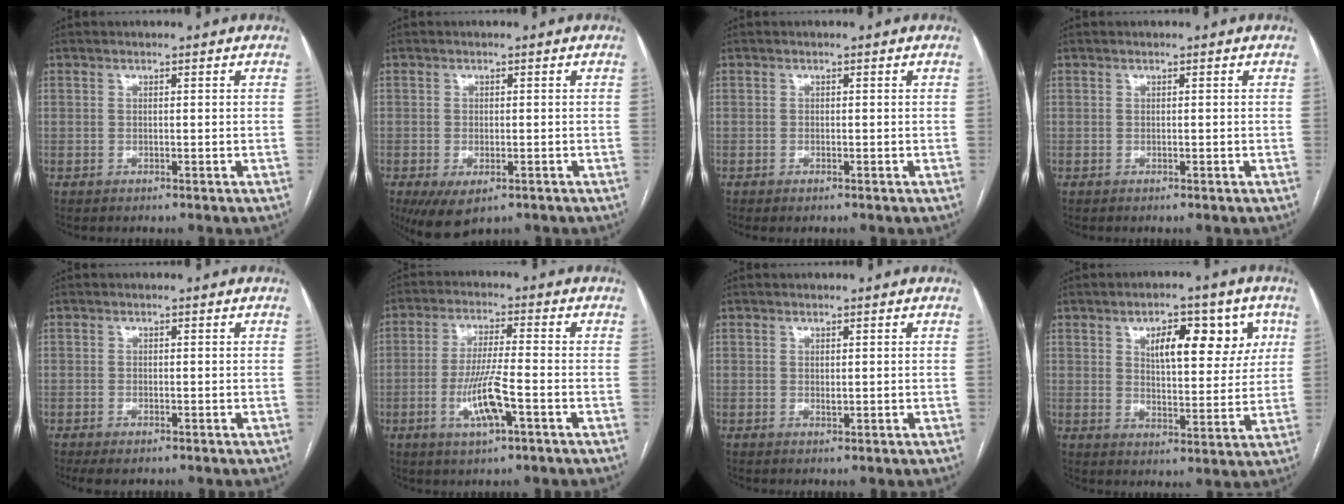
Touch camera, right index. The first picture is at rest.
{"total": 5.6, "force": [-3.1, 2.6, 3.9], "torque": [-0.065, -0.010, -0.043]}
{"total": 0.6, "force": [-0.4, 0.1, 0.3], "torque": [-0.003, 0.001, -0.005]}
{"total": 0.0}
{"total": 2.3, "force": [-1.5, 0.9, 1.5], "torque": [-0.026, -0.003, -0.015]}
{"total": 6.7, "force": [-2.3, 0.8, 6.2], "torque": [-0.122, -0.007, -0.040]}
{"total": 0.6, "force": [0.1, 0.3, 0.5], "torque": [-0.010, -0.003, 0.005]}
{"total": 10.9, "force": [4.6, 4.9, 8.6], "torque": [-0.116, 0.016, 0.072]}